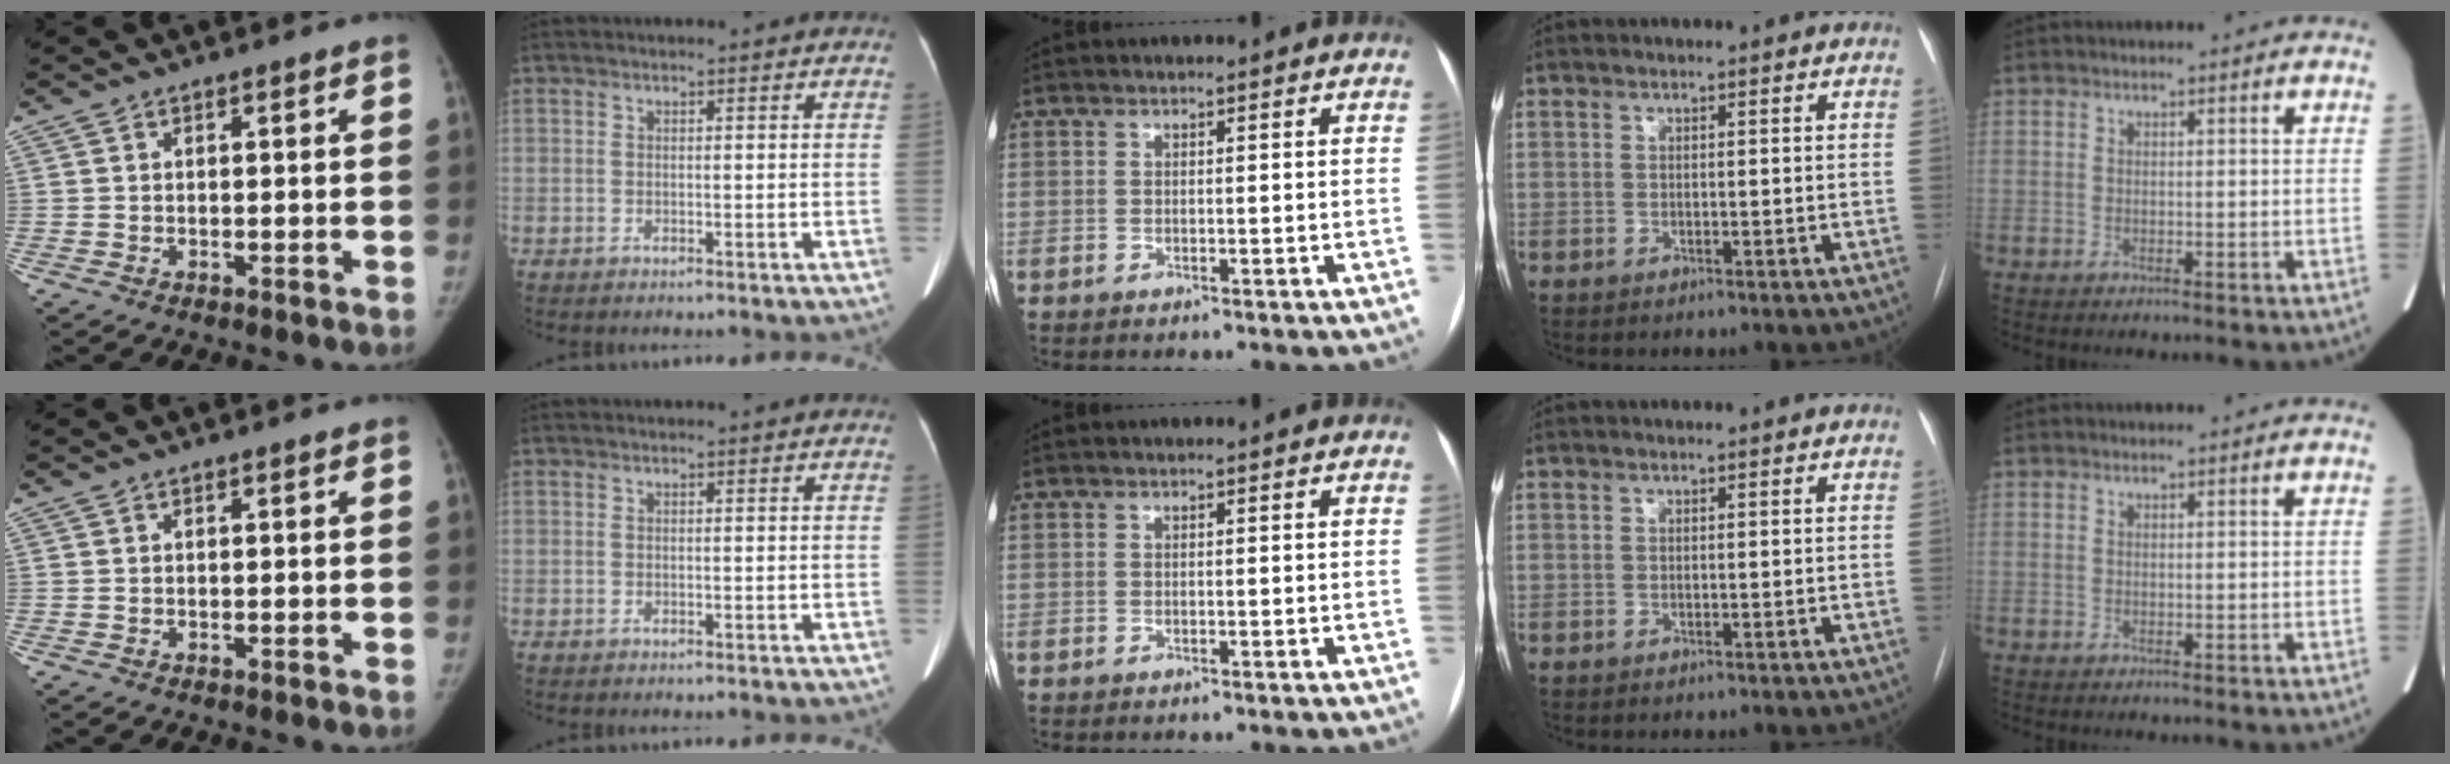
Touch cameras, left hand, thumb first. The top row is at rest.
{}